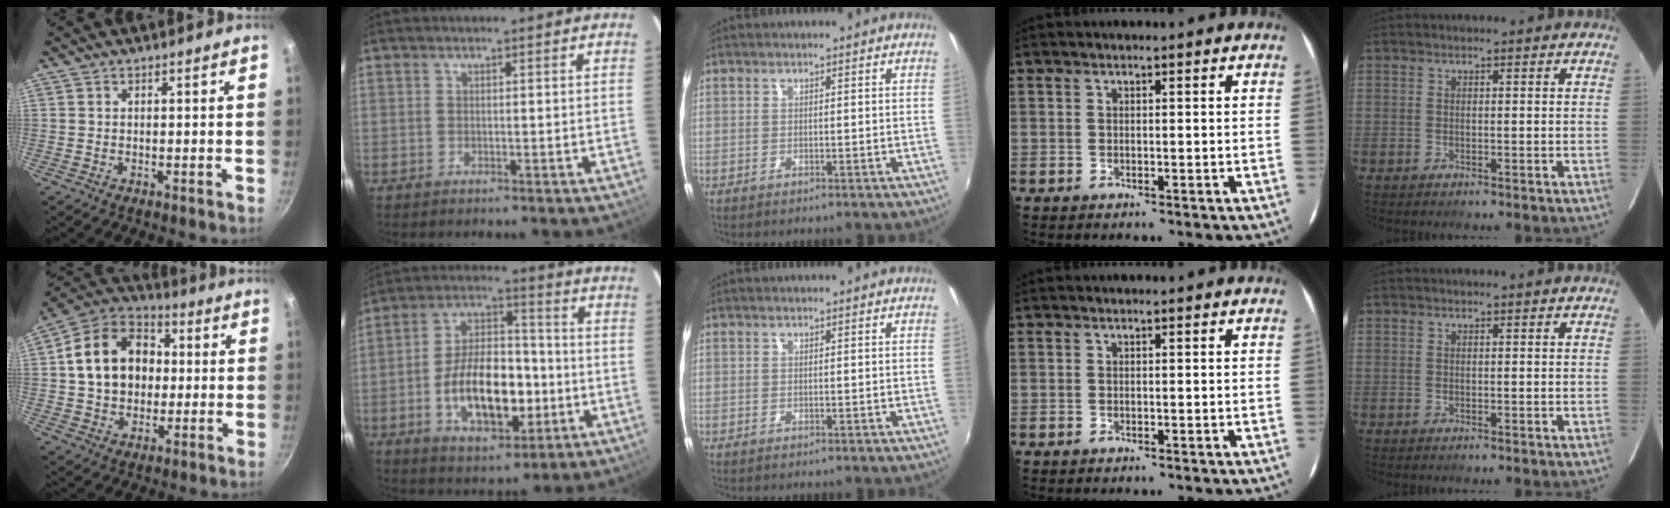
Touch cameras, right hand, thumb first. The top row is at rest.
{"thumb": {"total": 16.8, "force": [1.6, 13.0, 10.4], "torque": [-0.153, 0.030, 0.016]}, "index": {"total": 16.7, "force": [-4.2, 8.9, 13.5], "torque": [-0.256, 0.014, -0.058]}}